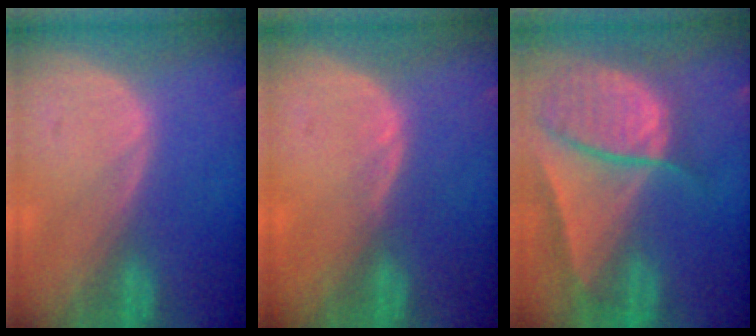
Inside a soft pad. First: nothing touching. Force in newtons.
{"total": 0.7, "press": 0.7, "slide": 0.2}
{"total": 10.0, "press": 8.4, "slide": 5.5}